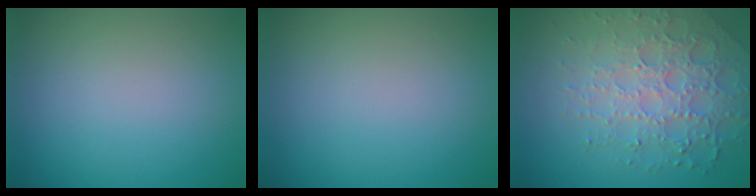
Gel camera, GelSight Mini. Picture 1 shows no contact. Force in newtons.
{"total": 0.0}
{"total": 6.2, "press": 4.8, "slide": 3.9}